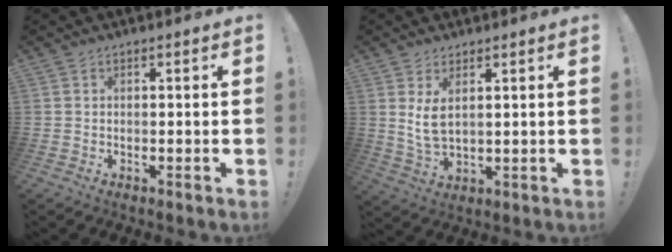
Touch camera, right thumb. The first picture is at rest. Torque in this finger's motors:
{"motor_torque": [-0.21, 0.44, 0.25, 0.45, 0.19]}